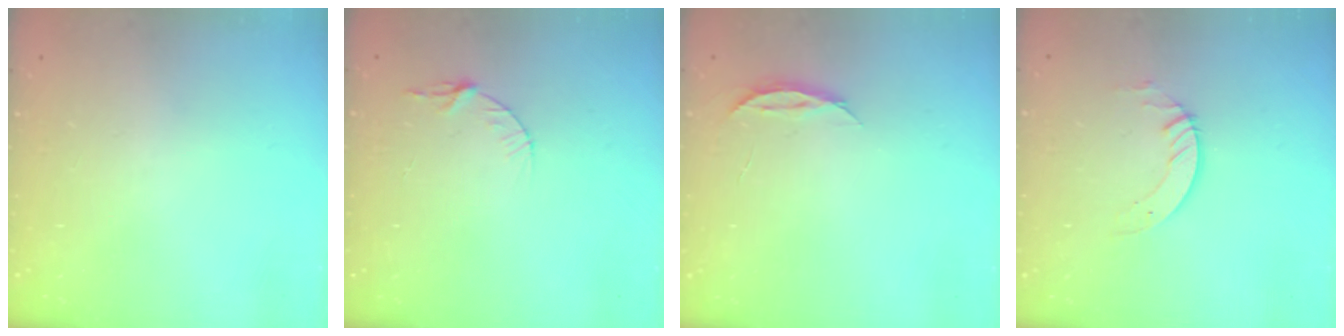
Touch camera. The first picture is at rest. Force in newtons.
{"total": 3.4, "press": 3.4, "slide": 0.4}
{"total": 3.7, "press": 3.6, "slide": 0.4}
{"total": 3.3, "press": 3.3, "slide": 0.2}